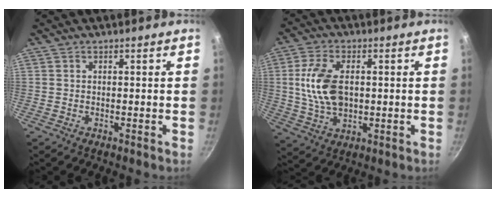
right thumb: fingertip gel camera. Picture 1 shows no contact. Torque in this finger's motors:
{"motor_torque": [-0.68, 0.96, 0.77, 0.77, 0.04]}